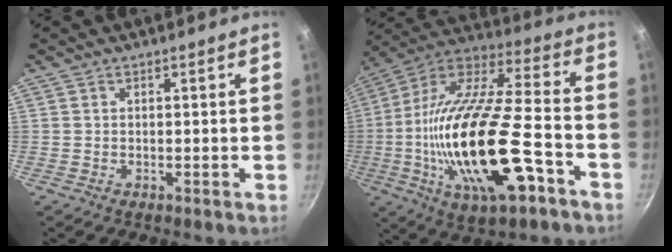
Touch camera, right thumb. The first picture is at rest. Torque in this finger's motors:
{"motor_torque": [1.00, 1.28, 2.77, 0.00, 0.92]}